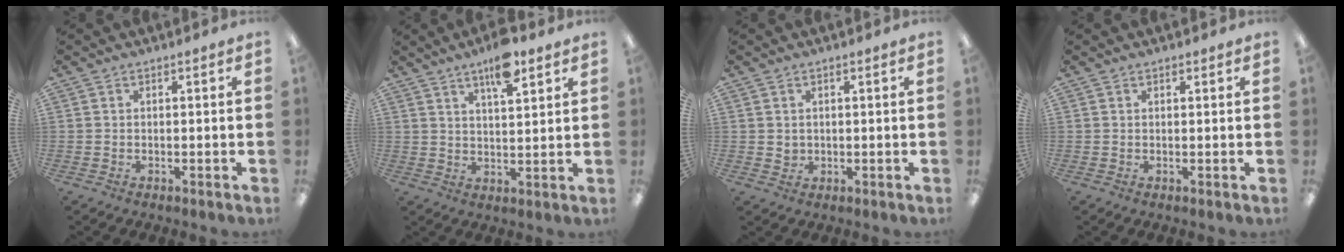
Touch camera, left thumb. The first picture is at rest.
{"total": 9.1, "force": [6.2, 2.6, 6.1], "torque": [-0.094, -0.030, 0.102]}
{"total": 1.7, "force": [0.8, 1.5, 0.3], "torque": [0.000, 0.000, 0.011]}
{"total": 0.6, "force": [0.5, 0.2, 0.1], "torque": [0.006, -0.003, 0.008]}